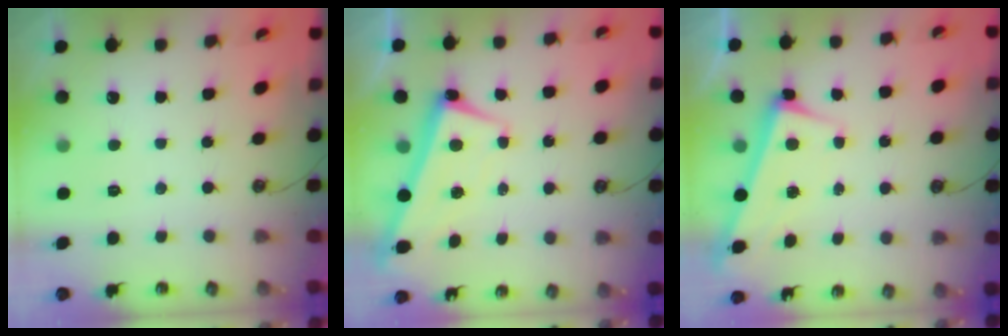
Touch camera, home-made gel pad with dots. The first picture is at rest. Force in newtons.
{"total": 2.7, "press": 2.7, "slide": 0.5}
{"total": 2.9, "press": 2.8, "slide": 0.6}